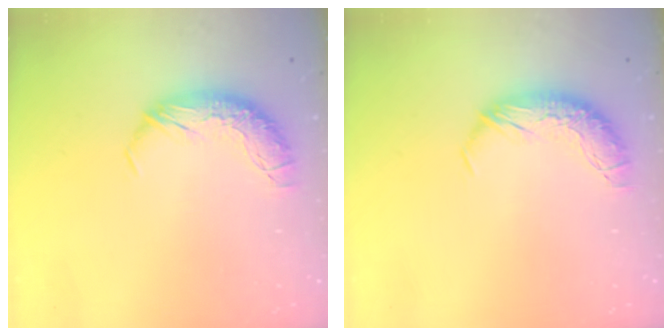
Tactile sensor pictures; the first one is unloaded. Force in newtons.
{"total": 0.0}